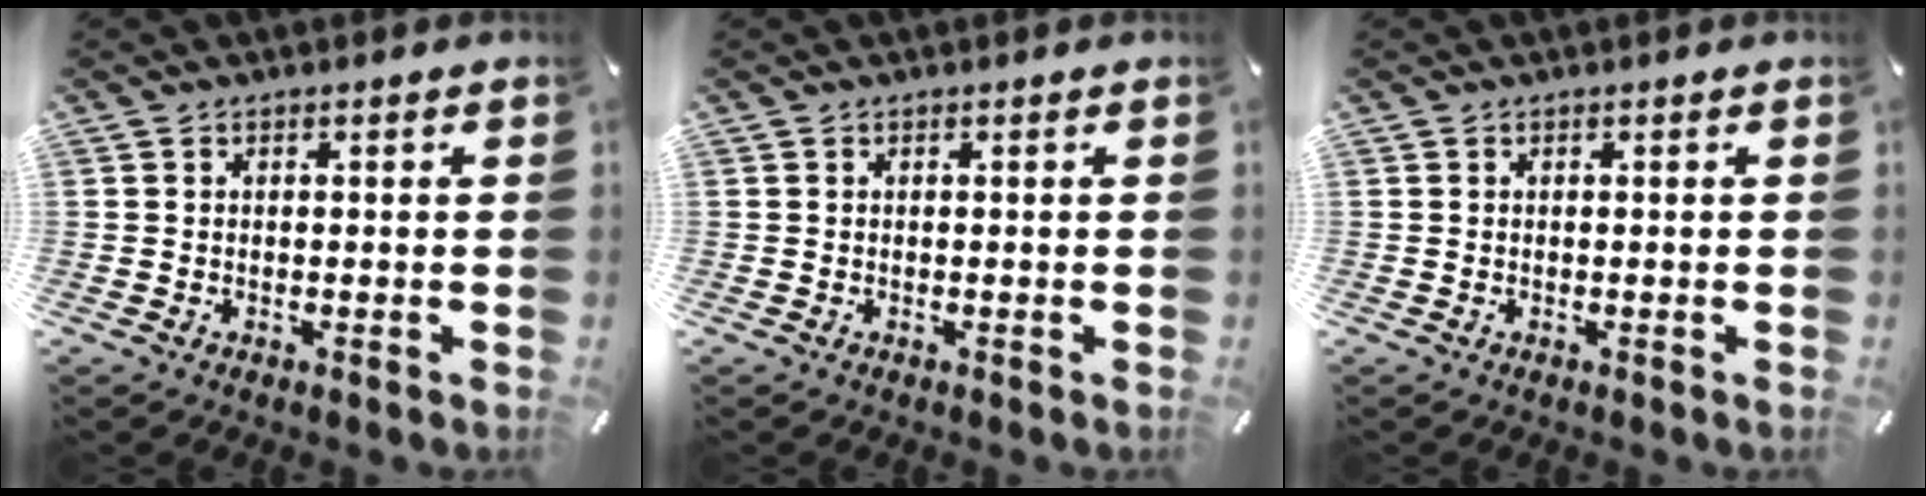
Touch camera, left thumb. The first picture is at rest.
{"total": 0.0}
{"total": 0.0}